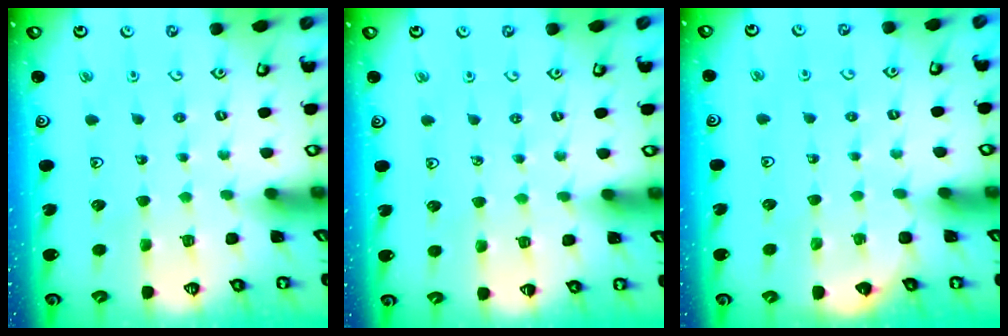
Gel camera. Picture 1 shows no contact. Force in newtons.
{"total": 3.3, "press": 3.3, "slide": 0.4}
{"total": 2.3, "press": 2.3, "slide": 0.1}